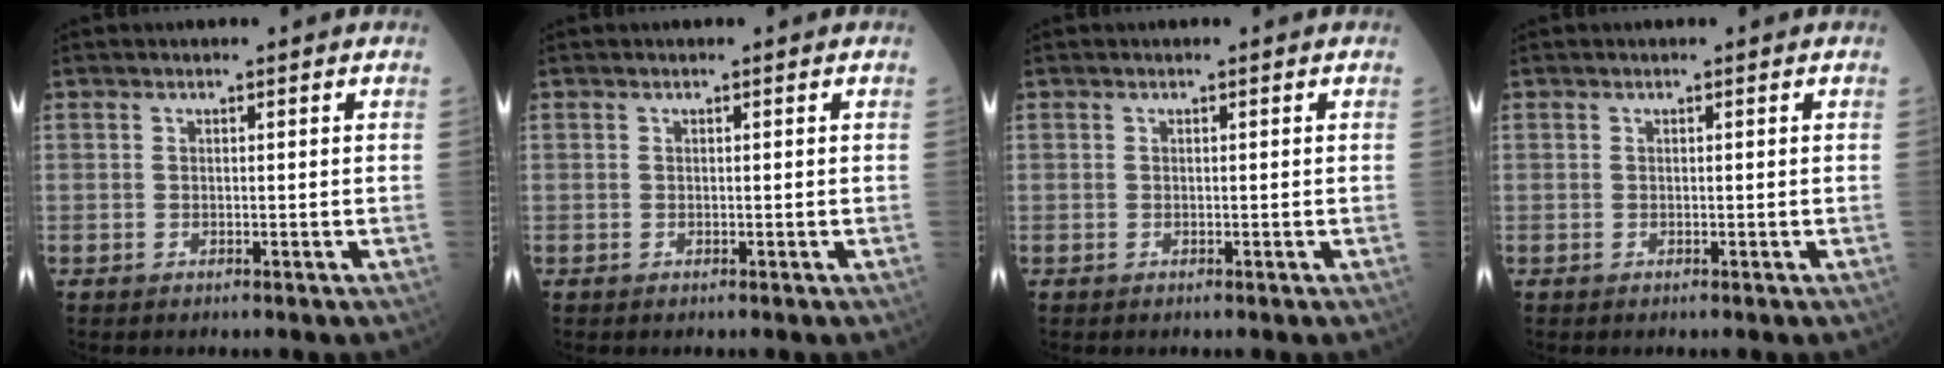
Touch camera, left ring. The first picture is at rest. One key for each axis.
{"total": 0.0}
{"total": 0.0}
{"total": 0.0}